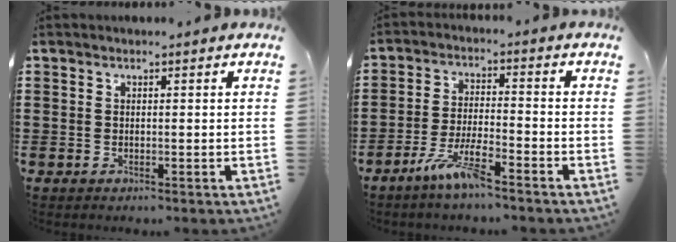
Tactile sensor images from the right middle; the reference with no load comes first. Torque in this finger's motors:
{"motor_torque": [2.14, 0.00, 0.15, 0.15]}